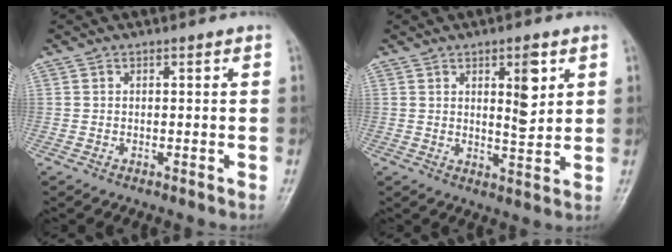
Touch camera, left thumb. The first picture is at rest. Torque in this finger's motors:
{"motor_torque": [0.96, 0.87, 0.61, -0.80, 0.03]}